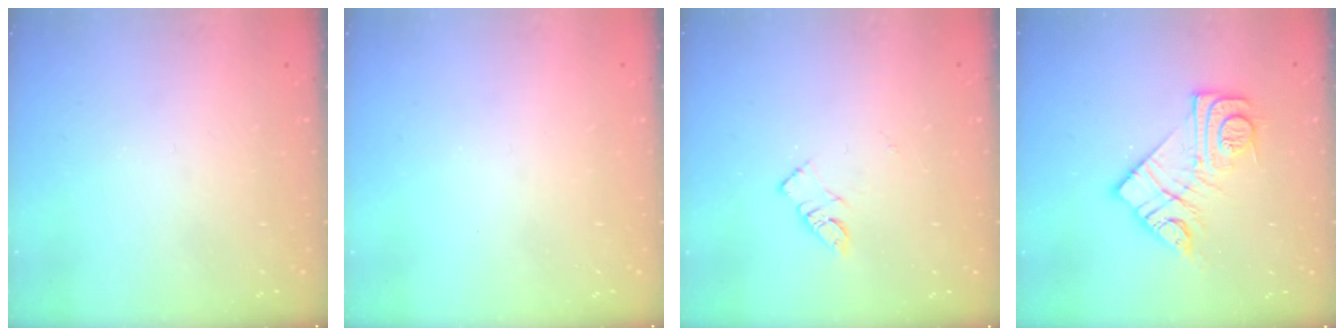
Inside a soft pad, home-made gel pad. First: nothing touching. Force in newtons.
{"total": 0.0}
{"total": 5.5, "press": 5.4, "slide": 0.5}
{"total": 13.6, "press": 13.6, "slide": 0.9}